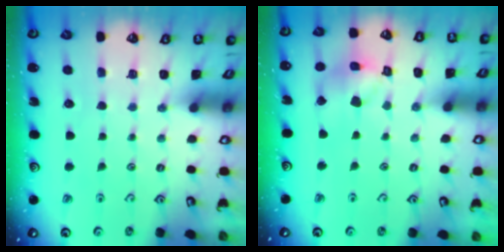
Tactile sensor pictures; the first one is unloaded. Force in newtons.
{"total": 13.1, "press": 13.0, "slide": 1.9}